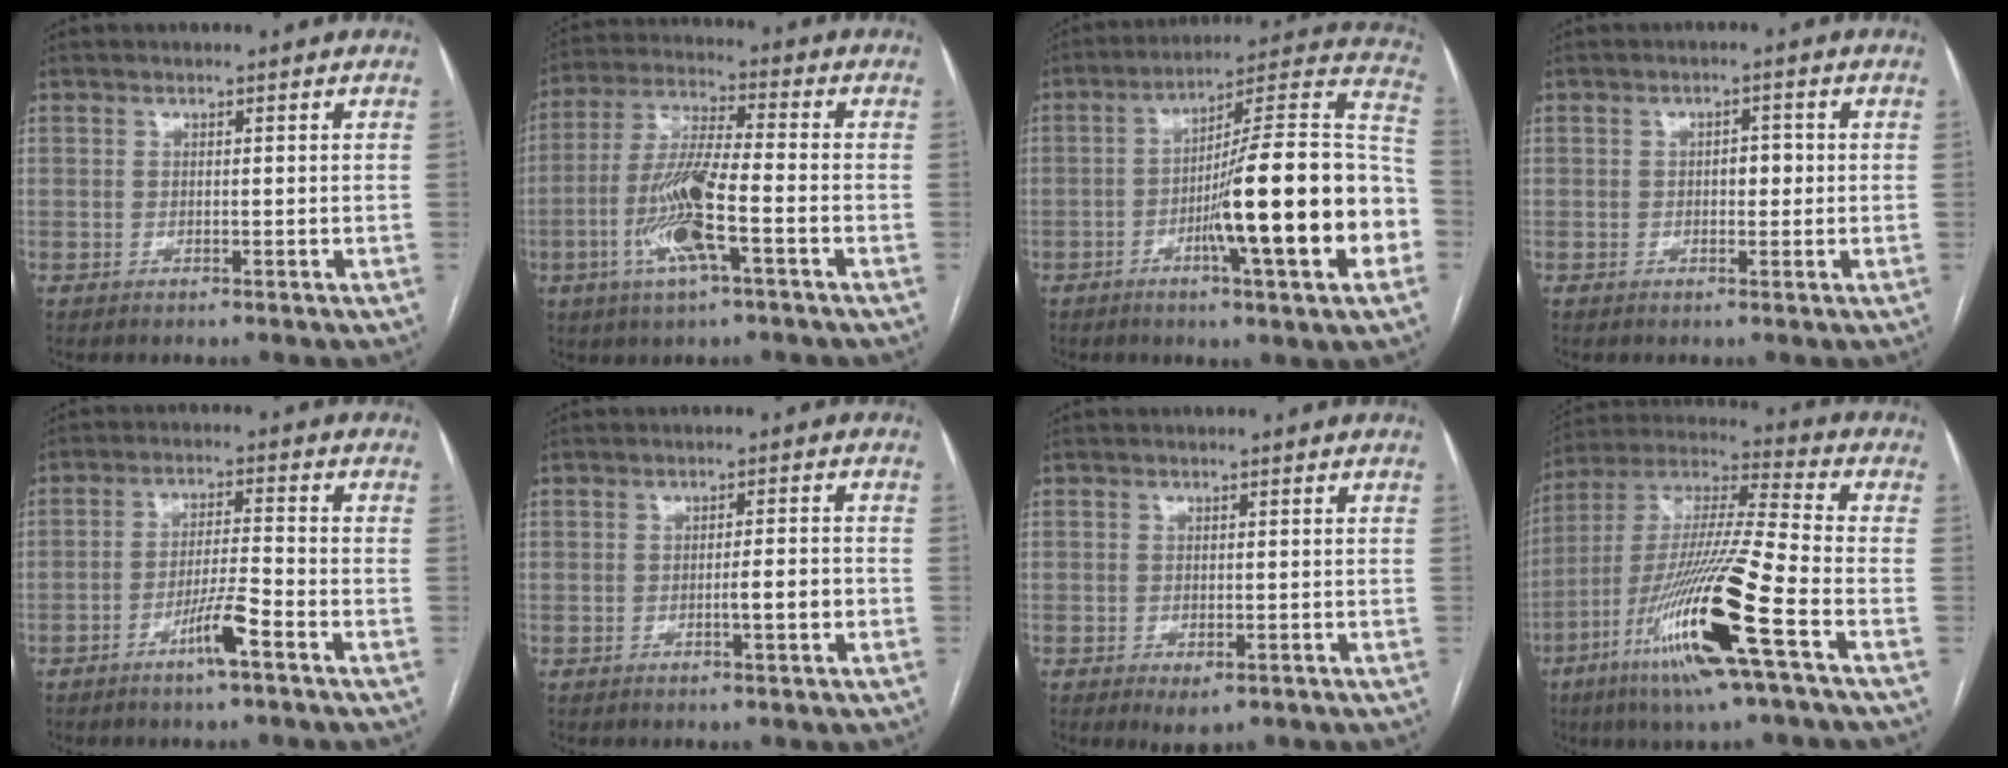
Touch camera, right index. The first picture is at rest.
{"total": 11.8, "force": [-4.1, 1.5, 11.0], "torque": [-0.227, -0.004, -0.077]}
{"total": 22.4, "force": [-5.7, 1.4, 21.6], "torque": [-0.266, 0.013, -0.086]}
{"total": 2.3, "force": [-0.1, 1.2, 1.9], "torque": [-0.025, 0.008, -0.002]}
{"total": 6.0, "force": [-3.5, 0.0, 4.9], "torque": [-0.090, -0.002, -0.066]}
{"total": 3.3, "force": [-1.1, 0.2, 3.2], "torque": [-0.047, 0.000, -0.018]}
{"total": 2.7, "force": [-1.4, 1.4, 1.8], "torque": [-0.024, -0.003, -0.009]}
{"total": 20.2, "force": [-8.7, 0.0, 18.2], "torque": [-0.379, -0.034, -0.169]}